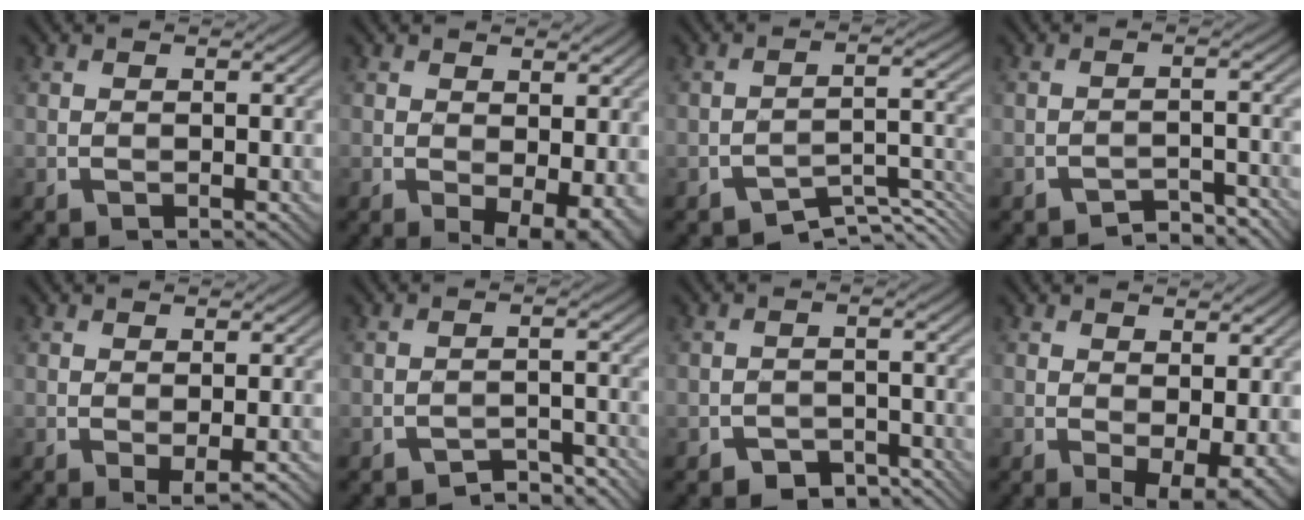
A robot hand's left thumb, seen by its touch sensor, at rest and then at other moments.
{"total": 4.6, "force": [-0.4, 2.2, 4.1], "torque": [-0.058, -0.010, 0.005]}
{"total": 4.9, "force": [-4.3, 1.0, 2.2], "torque": [-0.029, 0.006, -0.068]}
{"total": 3.1, "force": [-2.9, 0.6, 1.0], "torque": [-0.011, 0.010, -0.045]}
{"total": 2.0, "force": [-0.6, 0.2, 1.9], "torque": [-0.037, 0.000, -0.009]}
{"total": 3.4, "force": [-3.1, 0.7, 1.1], "torque": [-0.013, 0.009, -0.048]}
{"total": 3.3, "force": [-2.8, 1.4, 1.0], "torque": [-0.011, 0.006, -0.042]}
{"total": 4.5, "force": [-0.2, 1.8, 4.1], "torque": [-0.062, -0.009, 0.006]}